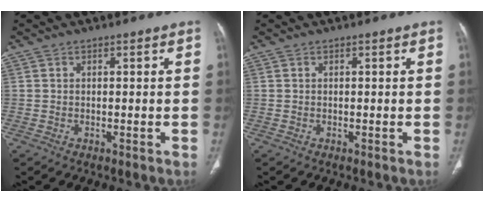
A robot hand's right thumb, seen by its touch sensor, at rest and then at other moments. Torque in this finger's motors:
{"motor_torque": [-0.15, 0.05, -0.22, 0.15, 0.01]}